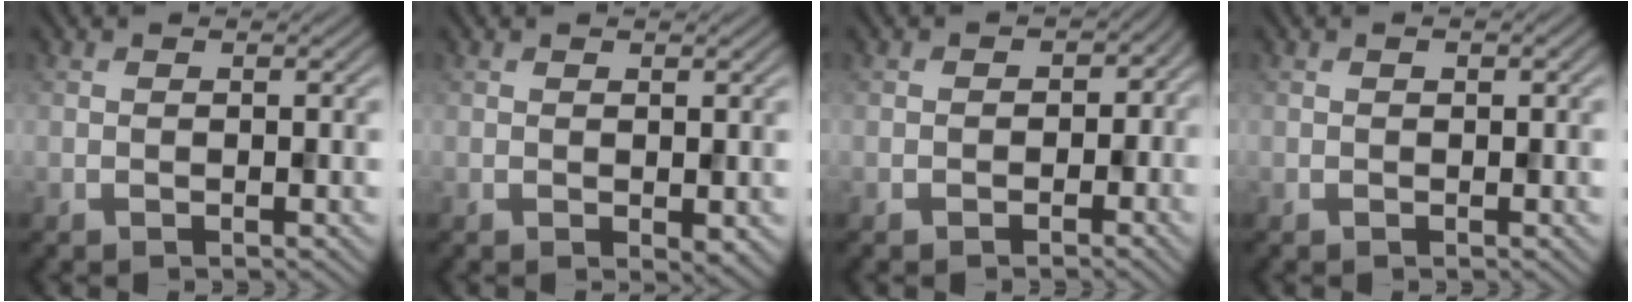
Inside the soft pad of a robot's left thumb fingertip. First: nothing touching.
{"total": 1.0, "force": [0.0, 0.6, 0.8], "torque": [-0.012, -0.004, 0.002]}
{"total": 1.9, "force": [-0.7, 1.7, 0.4], "torque": [0.002, -0.001, -0.012]}
{"total": 0.5, "force": [0.2, 0.3, 0.4], "torque": [-0.008, 0.002, 0.002]}